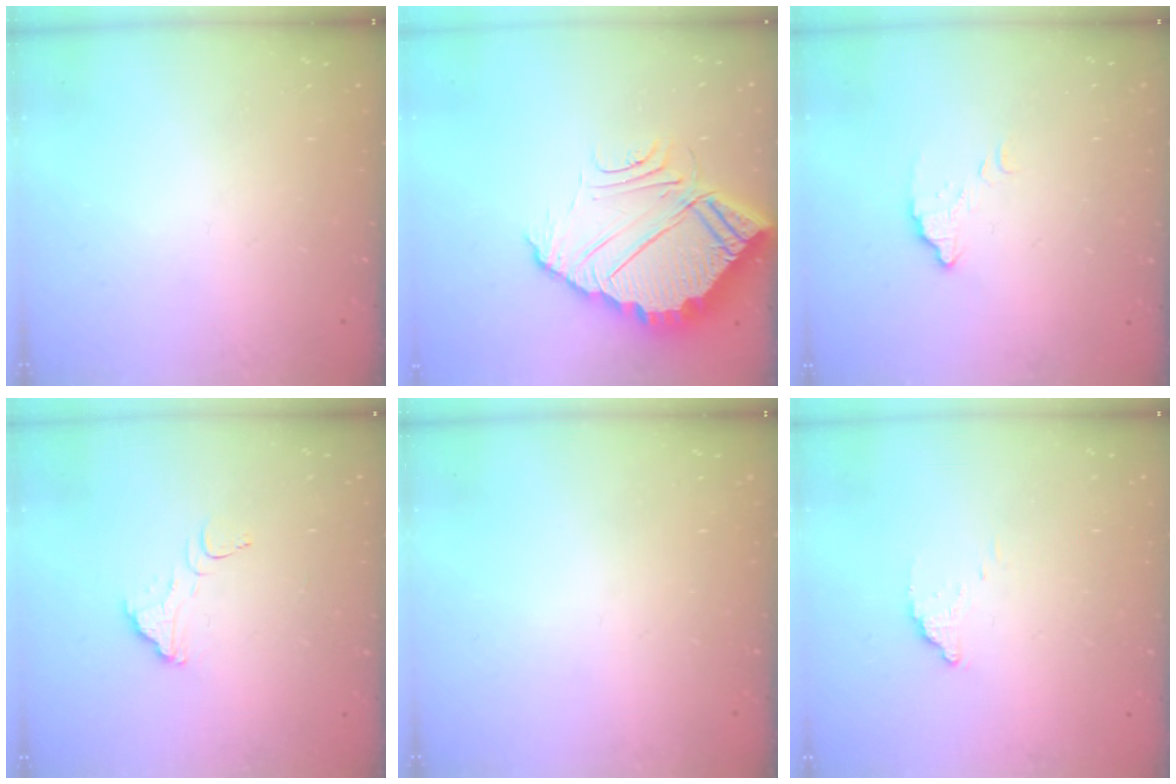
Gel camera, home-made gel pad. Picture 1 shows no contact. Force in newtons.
{"total": 10.2, "press": 10.2, "slide": 0.7}
{"total": 4.3, "press": 4.3, "slide": 0.3}
{"total": 2.6, "press": 2.6, "slide": 0.2}
{"total": 0.0}
{"total": 2.8, "press": 2.8, "slide": 0.0}